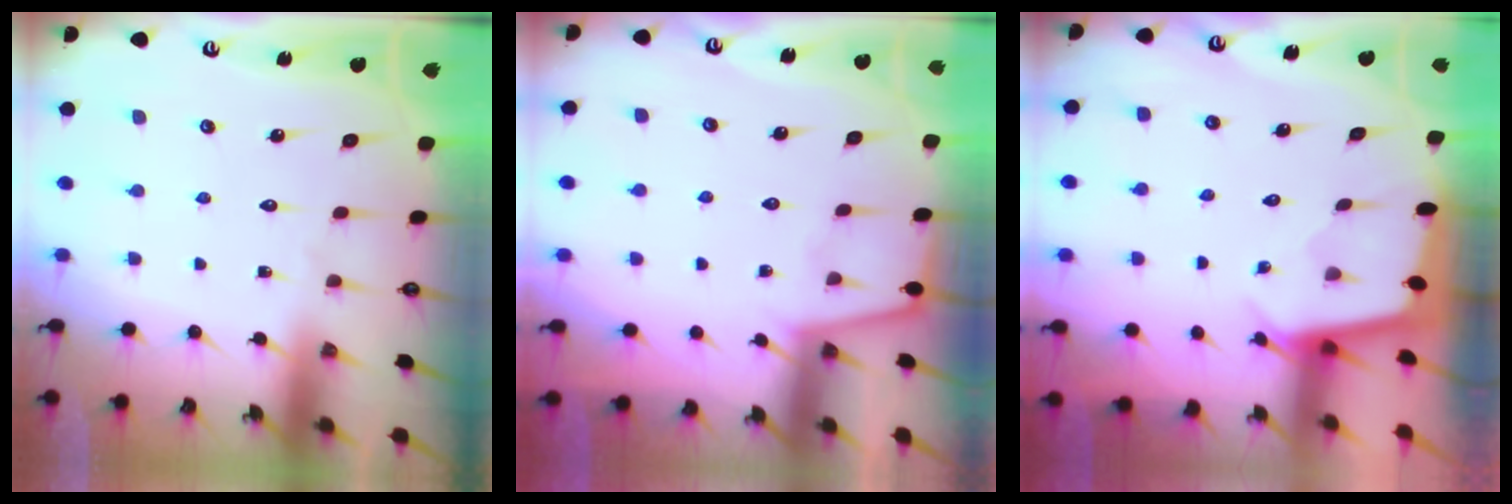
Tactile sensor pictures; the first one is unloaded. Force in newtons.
{"total": 1.7, "press": 1.6, "slide": 0.3}
{"total": 1.8, "press": 1.8, "slide": 0.2}